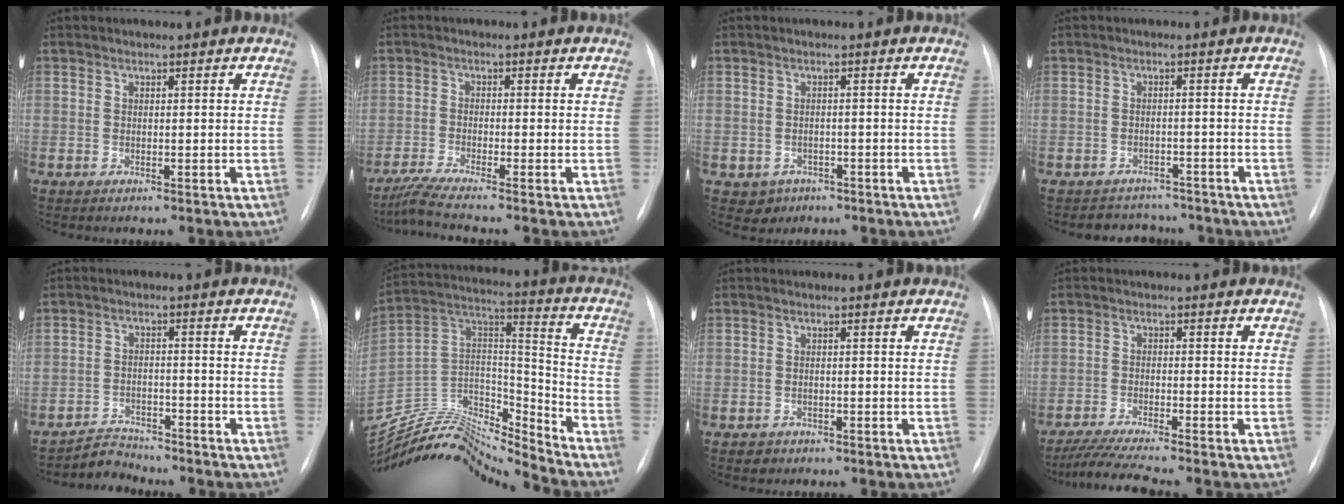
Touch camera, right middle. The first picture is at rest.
{"total": 4.3, "force": [-3.7, -1.2, 2.0], "torque": [-0.049, -0.018, -0.072]}
{"total": 3.0, "force": [-1.4, 2.6, 0.3], "torque": [-0.003, 0.009, -0.011]}
{"total": 5.0, "force": [-4.5, 2.3, -0.3], "torque": [0.007, 0.017, -0.059]}
{"total": 4.0, "force": [-3.8, 0.8, -0.9], "torque": [0.015, -0.004, -0.062]}
{"total": 18.2, "force": [-17.8, 1.6, 3.7], "torque": [-0.054, 0.066, -0.310]}
{"total": 1.4, "force": [-0.9, 1.1, -0.1], "torque": [-0.002, 0.004, -0.012]}
{"total": 6.6, "force": [-5.8, -1.1, 3.1], "torque": [-0.056, -0.027, -0.102]}